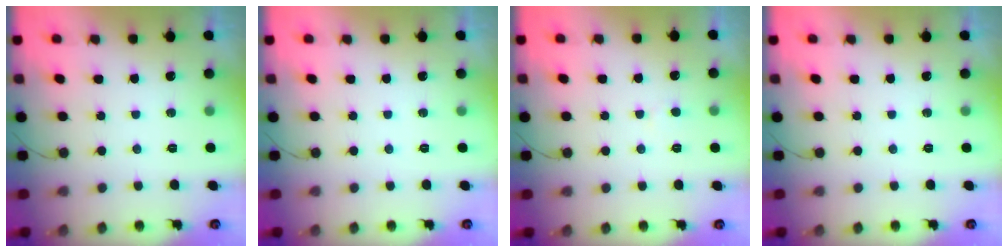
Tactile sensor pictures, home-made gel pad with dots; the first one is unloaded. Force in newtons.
{"total": 0.0}
{"total": 2.7, "press": 2.7, "slide": 0.2}
{"total": 0.0}